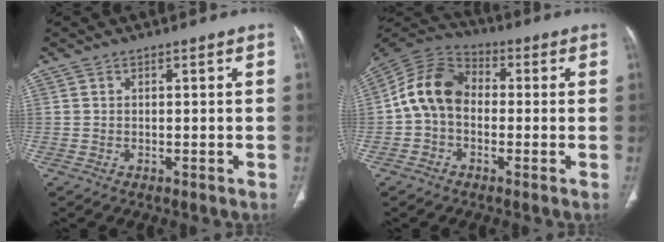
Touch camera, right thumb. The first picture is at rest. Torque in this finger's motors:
{"motor_torque": [-0.15, 0.37, 0.61, -0.54, 0.10]}